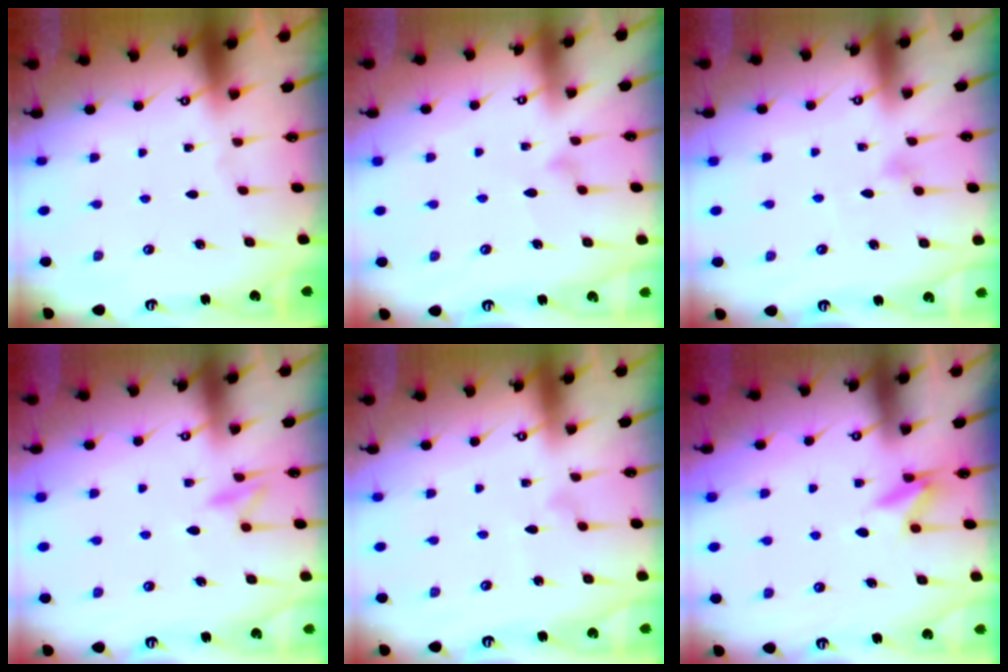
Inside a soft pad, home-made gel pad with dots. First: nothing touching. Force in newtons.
{"total": 8.4, "press": 8.4, "slide": 0.2}
{"total": 4.2, "press": 4.2, "slide": 0.6}
{"total": 12.1, "press": 12.1, "slide": 1.2}
{"total": 5.2, "press": 5.2, "slide": 0.3}
{"total": 8.5, "press": 8.4, "slide": 1.1}